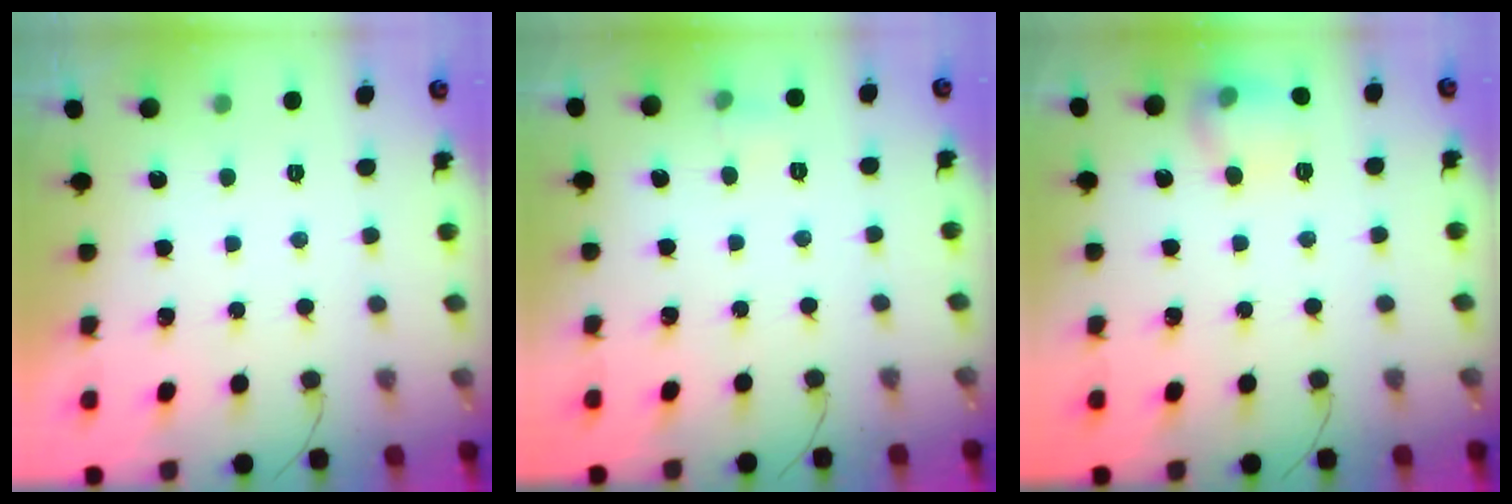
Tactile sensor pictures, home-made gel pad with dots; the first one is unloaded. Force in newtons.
{"total": 4.9, "press": 3.3, "slide": 3.6}
{"total": 10.0, "press": 10.0, "slide": 0.7}